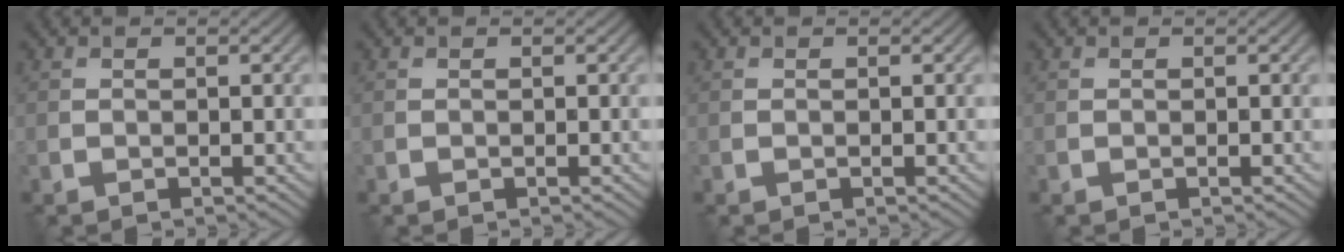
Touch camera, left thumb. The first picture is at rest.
{"total": 0.0}
{"total": 0.0}
{"total": 0.0}